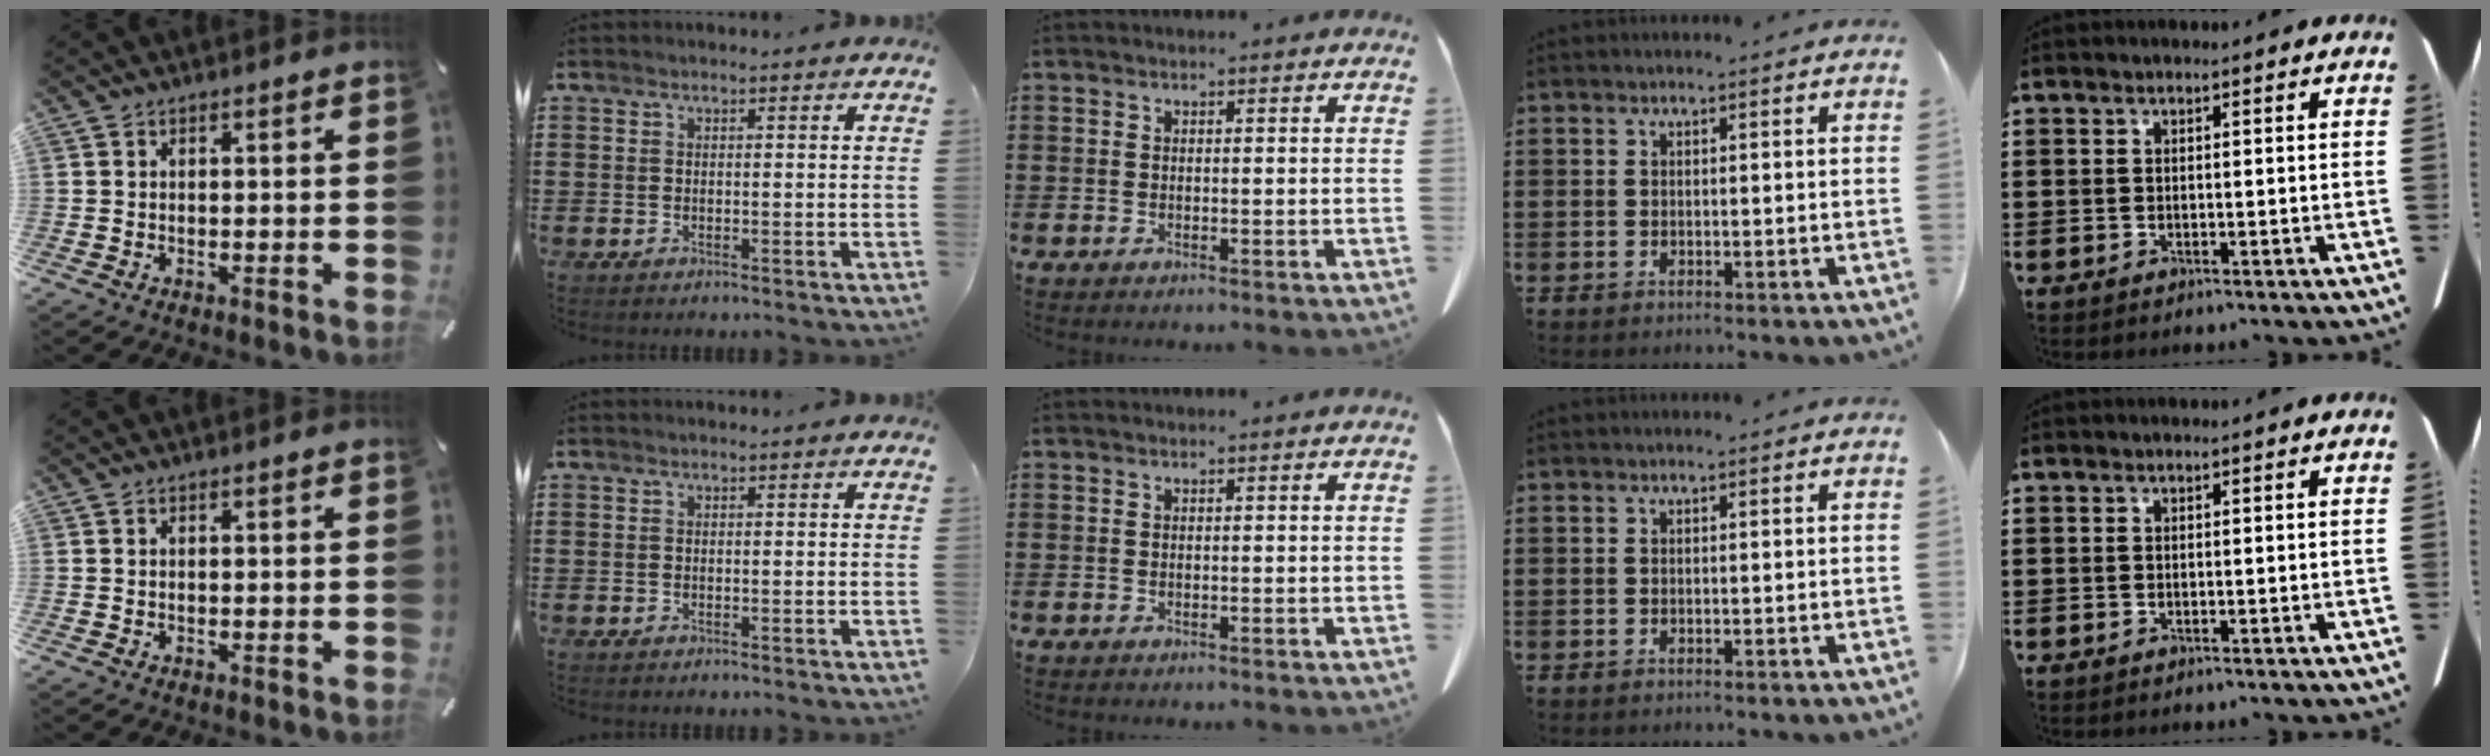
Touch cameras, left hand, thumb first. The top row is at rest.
{}